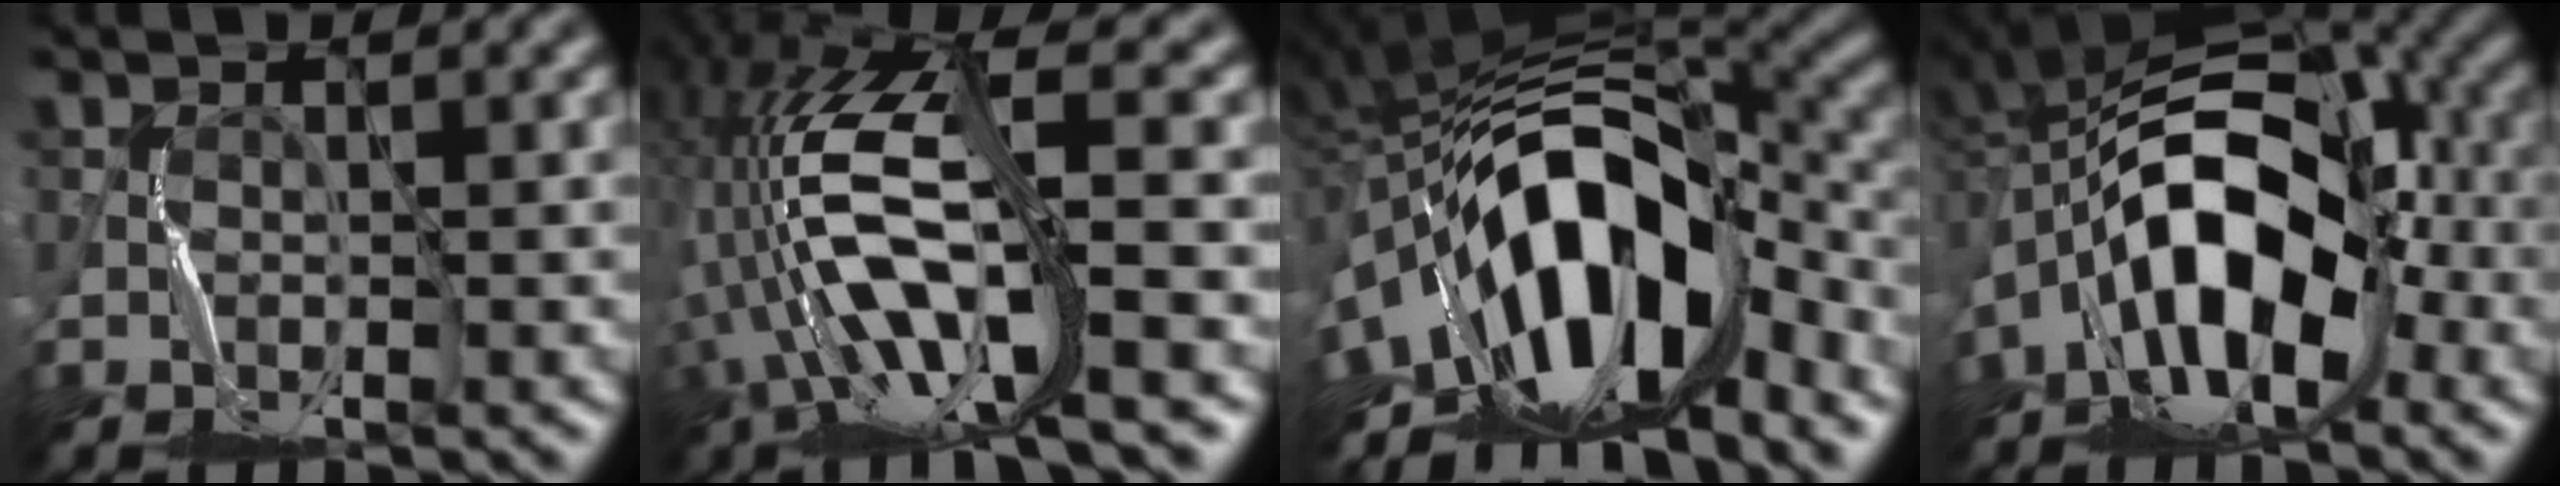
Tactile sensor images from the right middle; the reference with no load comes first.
{"total": 13.1, "force": [-3.3, 3.9, 12.0], "torque": [-0.247, 0.013, -0.064]}
{"total": 13.5, "force": [-5.4, 6.1, 10.8], "torque": [-0.161, 0.012, -0.094]}
{"total": 11.4, "force": [-3.9, 5.5, 9.2], "torque": [-0.154, 0.022, -0.083]}